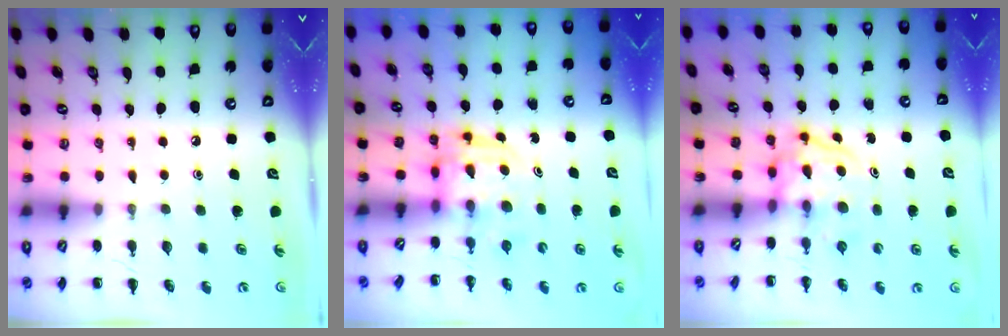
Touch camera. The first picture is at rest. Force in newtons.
{"total": 3.0, "press": 3.0, "slide": 0.3}
{"total": 3.8, "press": 3.8, "slide": 0.4}